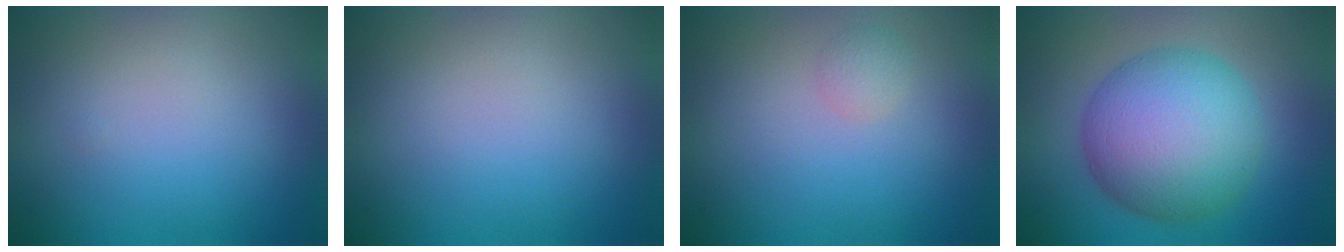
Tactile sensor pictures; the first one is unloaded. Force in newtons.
{"total": 0.0}
{"total": 1.0, "press": 1.0, "slide": 0.1}
{"total": 10.1, "press": 10.1, "slide": 0.3}